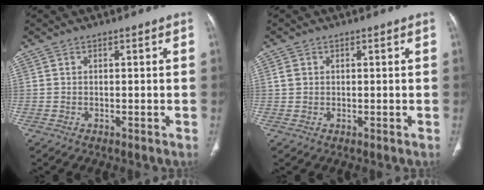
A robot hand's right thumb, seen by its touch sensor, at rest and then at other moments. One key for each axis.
{"total": 1.5, "fx": 0.3, "fy": 1.3, "fz": 0.7, "tx": -0.012, "ty": 0.003, "tz": 0.009}